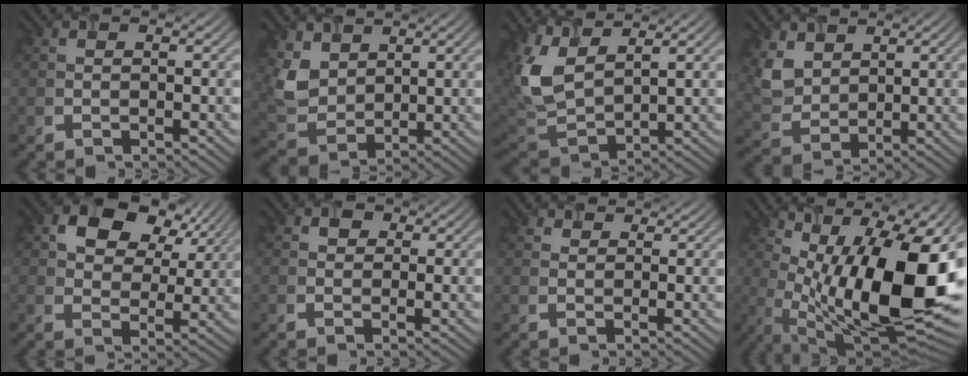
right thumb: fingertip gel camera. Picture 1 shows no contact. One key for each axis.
{"total": 5.8, "fx": 3.4, "fy": 3.9, "fz": 2.6, "tx": -0.082, "ty": -0.009, "tz": 0.081}
{"total": 9.3, "fx": 4.3, "fy": 4.5, "fz": 6.9, "tx": -0.191, "ty": 0.002, "tz": 0.093}
{"total": 4.9, "fx": 3.1, "fy": 3.3, "fz": 1.9, "tx": -0.064, "ty": -0.010, "tz": 0.078}
{"total": 9.0, "fx": 4.8, "fy": 6.0, "fz": 4.8, "tx": -0.089, "ty": -0.006, "tz": 0.085}
{"total": 1.4, "fx": 0.8, "fy": 1.0, "fz": 0.3, "tx": -0.003, "ty": -0.006, "tz": 0.020}
{"total": 1.9, "fx": 1.8, "fy": 0.5, "fz": -0.2, "tx": -0.005, "ty": -0.004, "tz": 0.043}
{"total": 20.0, "fx": 2.1, "fy": 8.5, "fz": 17.9, "tx": -0.272, "ty": 0.003, "tz": 0.043}